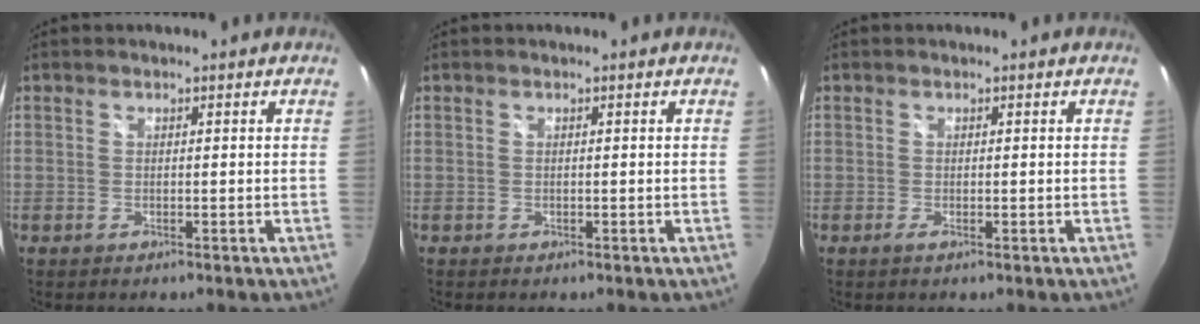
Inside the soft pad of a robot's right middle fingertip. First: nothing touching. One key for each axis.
{"total": 0.0}
{"total": 0.7, "fx": -0.2, "fy": 0.0, "fz": 0.7, "tx": -0.012, "ty": -0.001, "tz": -0.006}